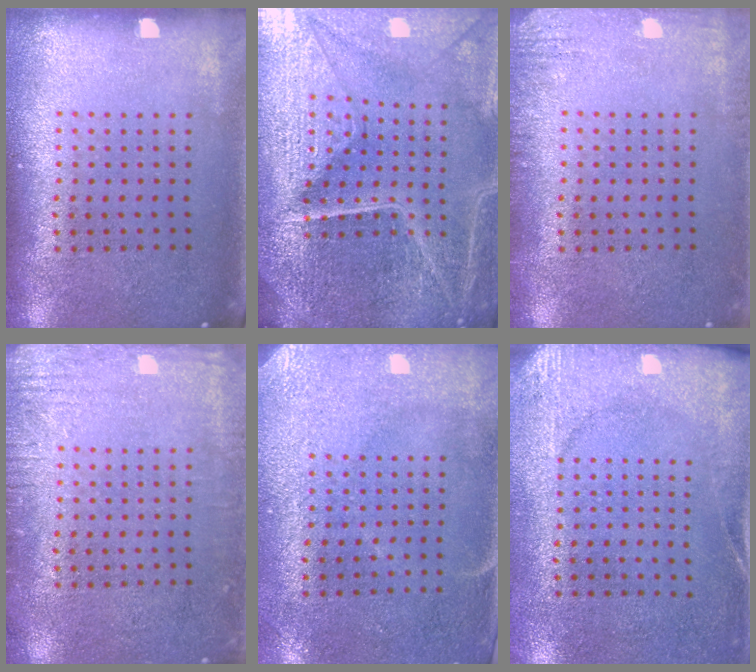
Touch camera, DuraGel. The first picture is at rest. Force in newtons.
{"total": 6.0, "press": 5.4, "slide": 2.5}
{"total": 1.6, "press": 1.5, "slide": 0.3}
{"total": 2.5, "press": 2.5, "slide": 0.3}
{"total": 2.9, "press": 2.4, "slide": 1.6}
{"total": 2.6, "press": 2.1, "slide": 1.6}